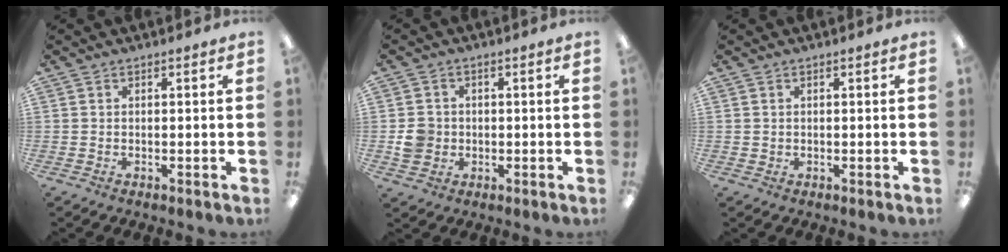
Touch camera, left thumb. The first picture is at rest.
{"total": 5.0, "force": [-0.4, 4.8, 1.5], "torque": [-0.015, 0.007, -0.007]}
{"total": 0.7, "force": [0.3, 0.6, 0.0], "torque": [0.000, 0.003, 0.006]}